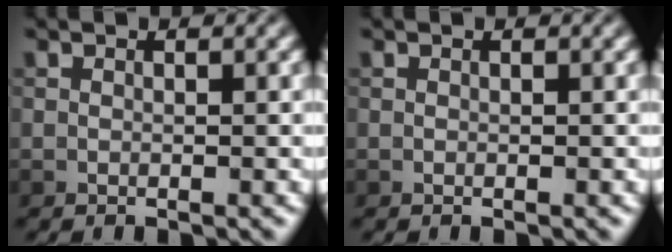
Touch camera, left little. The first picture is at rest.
{"total": 0.0}